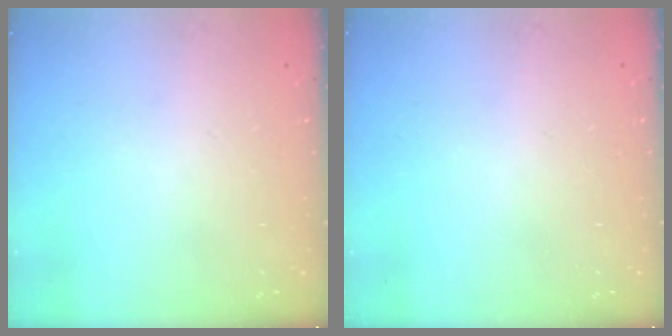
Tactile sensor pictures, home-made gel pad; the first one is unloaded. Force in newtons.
{"total": 0.0}